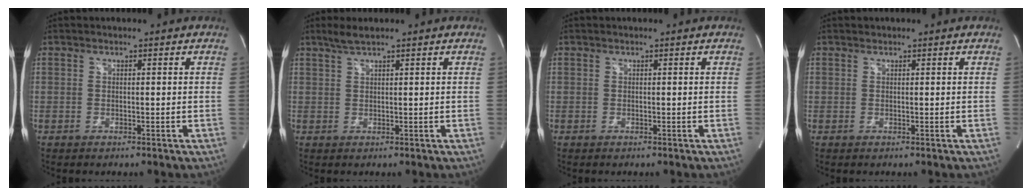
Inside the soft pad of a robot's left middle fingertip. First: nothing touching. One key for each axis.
{"total": 2.2, "fx": 1.8, "fy": -0.1, "fz": 1.3, "tx": -0.035, "ty": 0.005, "tz": 0.039}
{"total": 0.0}
{"total": 0.0}